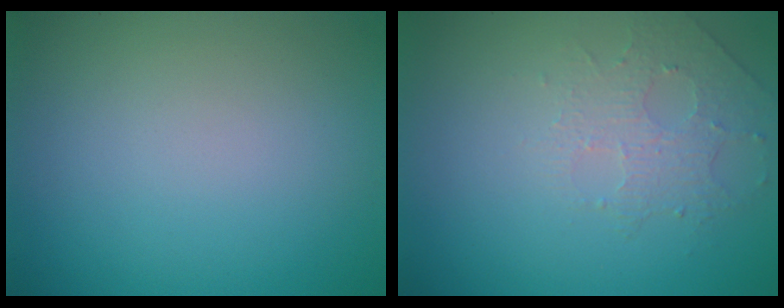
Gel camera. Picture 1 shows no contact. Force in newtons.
{"total": 1.6, "press": 1.2, "slide": 1.0}